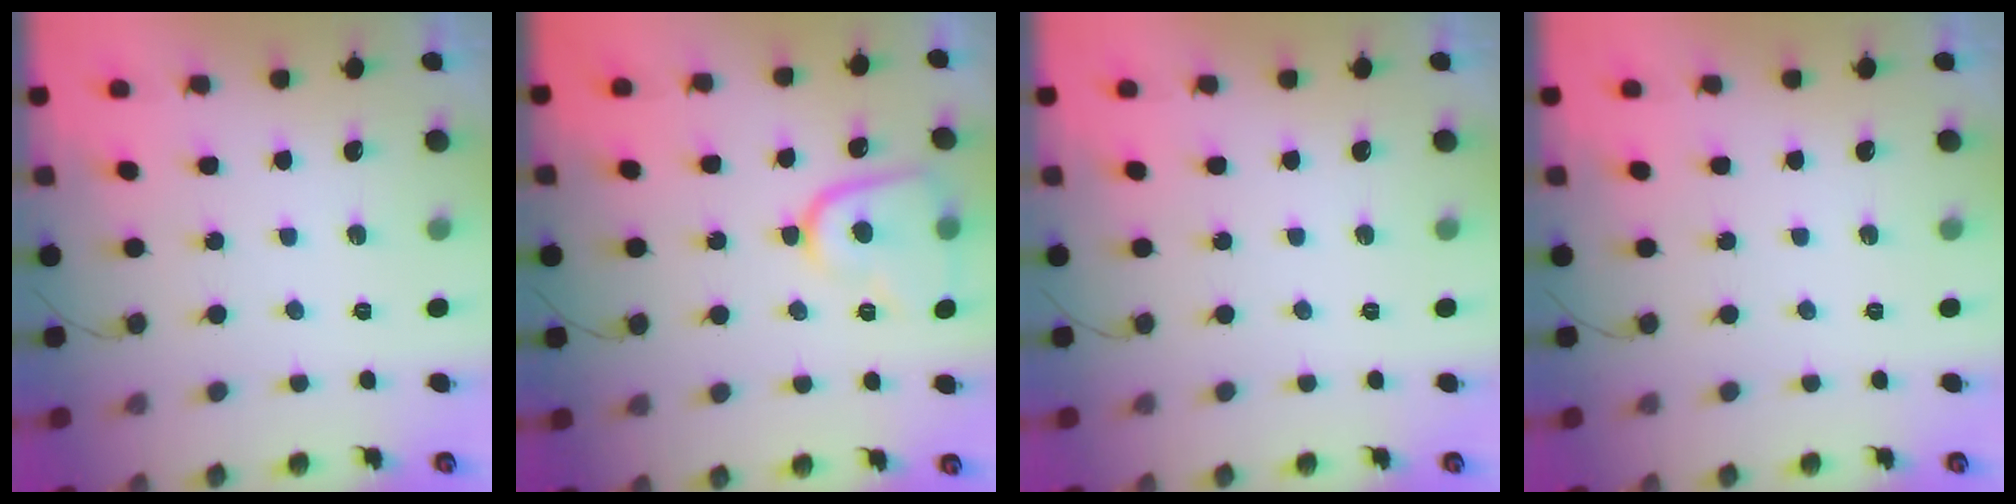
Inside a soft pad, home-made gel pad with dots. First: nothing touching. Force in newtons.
{"total": 11.6, "press": 11.5, "slide": 1.0}
{"total": 0.0}
{"total": 0.0}